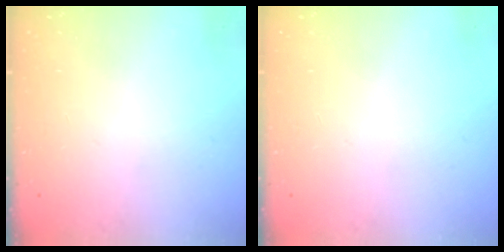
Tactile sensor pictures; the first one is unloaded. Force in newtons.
{"total": 0.0}